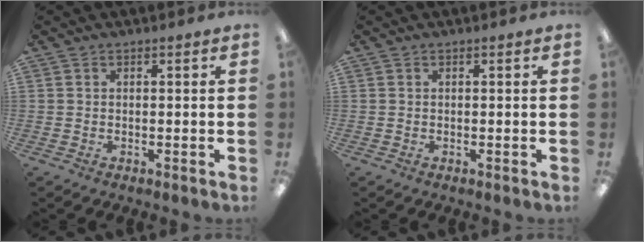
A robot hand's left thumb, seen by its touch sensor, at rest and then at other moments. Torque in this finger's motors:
{"motor_torque": [0.00, 0.00, -0.03, 0.03, 0.00]}